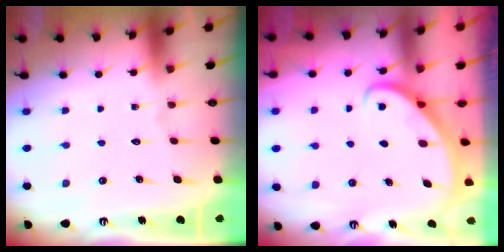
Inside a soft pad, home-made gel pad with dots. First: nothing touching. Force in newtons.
{"total": 2.9, "press": 2.9, "slide": 0.2}